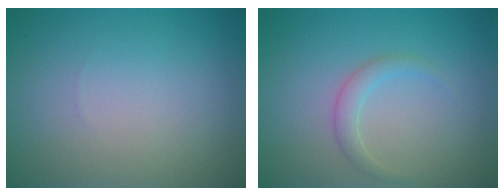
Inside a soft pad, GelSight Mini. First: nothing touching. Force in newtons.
{"total": 1.5, "press": 1.5, "slide": 0.0}